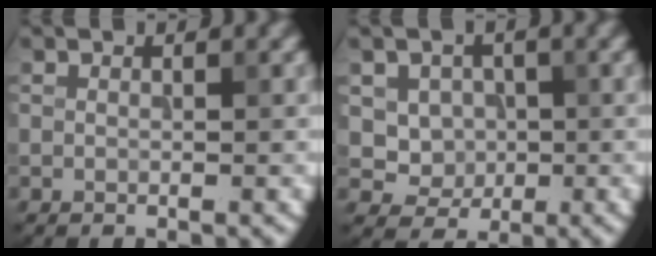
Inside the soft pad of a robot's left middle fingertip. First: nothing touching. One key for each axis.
{"total": 3.6, "fx": 0.6, "fy": 3.2, "fz": 1.5, "tx": -0.032, "ty": -0.009, "tz": 0.018}